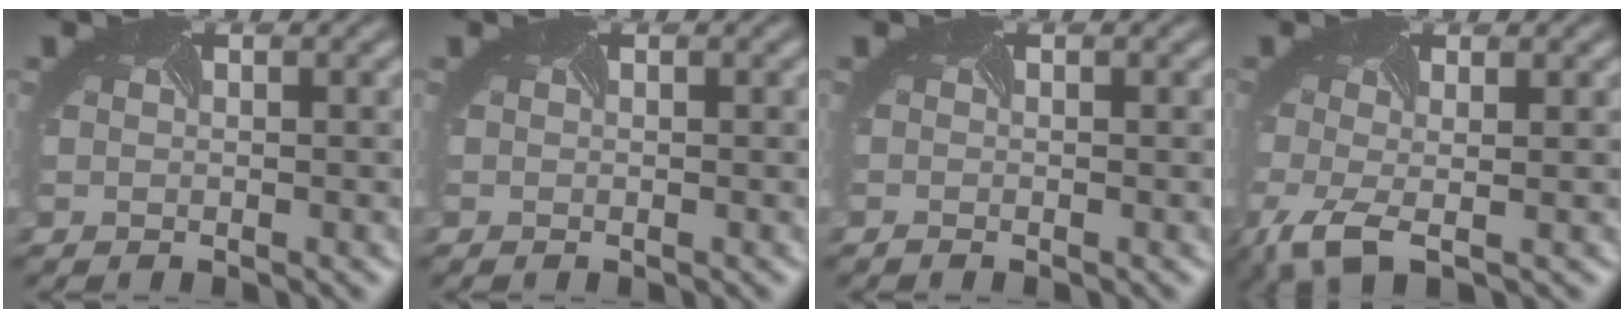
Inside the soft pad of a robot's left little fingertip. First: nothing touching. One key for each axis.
{"total": 0.0}
{"total": 0.8, "fx": -0.7, "fy": -0.3, "fz": -0.1, "tx": -0.002, "ty": -0.005, "tz": -0.013}
{"total": 3.6, "fx": -1.8, "fy": 1.1, "fz": 2.9, "tx": -0.080, "ty": -0.006, "tz": -0.038}